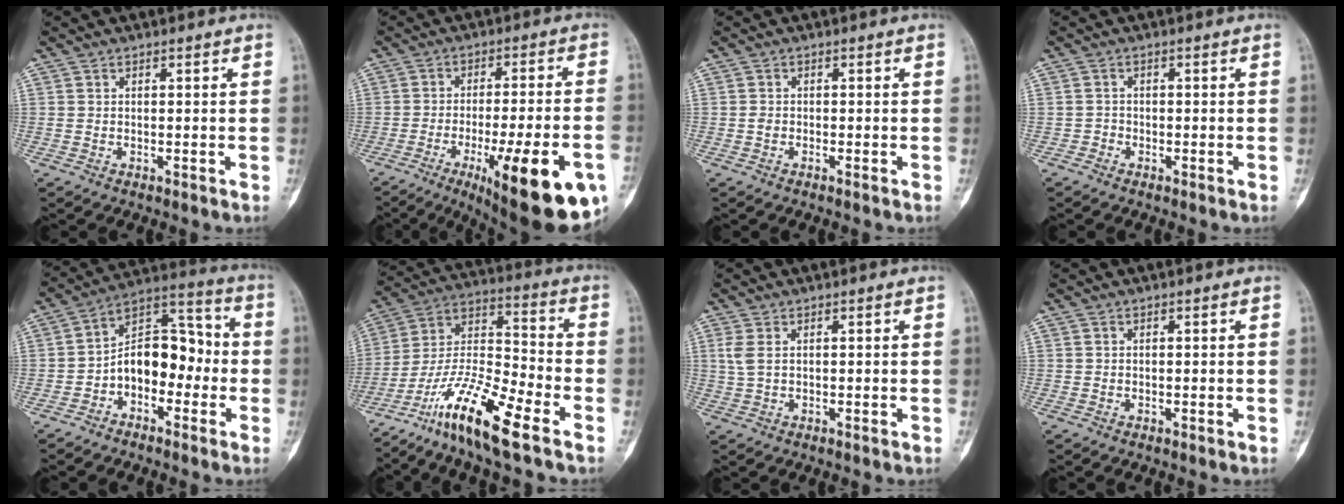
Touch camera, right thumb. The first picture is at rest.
{"total": 23.3, "force": [-10.1, 5.8, 20.2], "torque": [-0.237, 0.019, -0.135]}
{"total": 0.7, "force": [-0.4, 0.3, 0.5], "torque": [-0.014, 0.001, -0.011]}
{"total": 1.1, "force": [-0.6, 0.8, 0.0], "torque": [0.007, 0.006, -0.018]}
{"total": 12.3, "force": [-2.9, 8.0, 8.9], "torque": [-0.106, 0.055, -0.062]}
{"total": 18.7, "force": [-11.3, 3.9, 14.4], "torque": [-0.274, 0.061, -0.210]}
{"total": 2.4, "force": [0.5, 0.7, 2.2], "torque": [-0.061, 0.008, 0.018]}
{"total": 0.0}